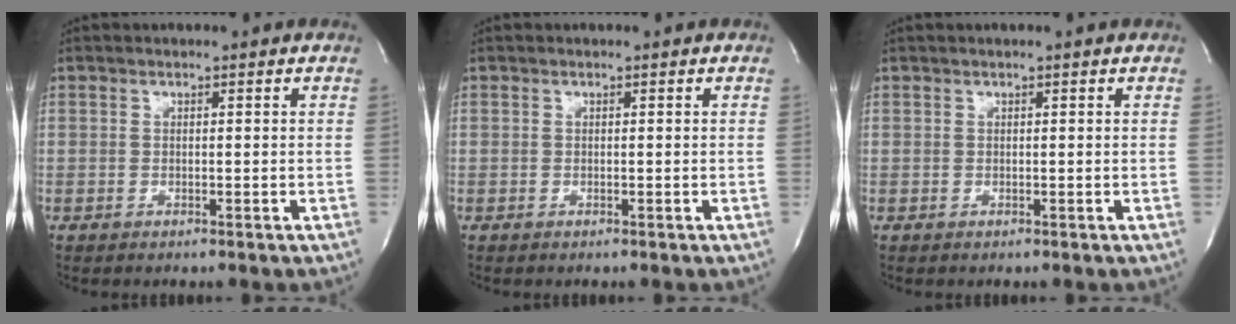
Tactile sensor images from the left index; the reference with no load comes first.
{"total": 0.0}
{"total": 0.0}